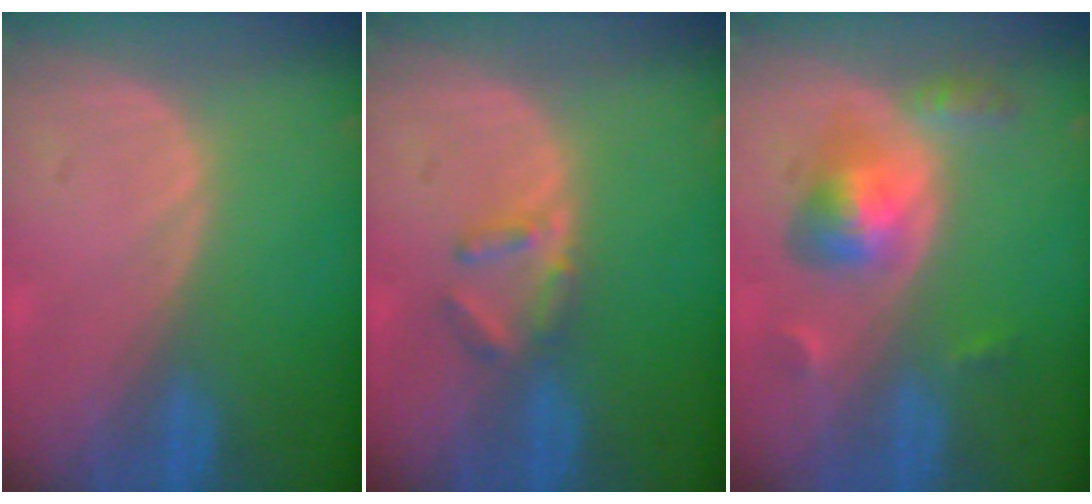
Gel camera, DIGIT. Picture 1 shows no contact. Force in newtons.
{"total": 3.0, "press": 3.0, "slide": 0.4}
{"total": 5.9, "press": 5.5, "slide": 2.1}